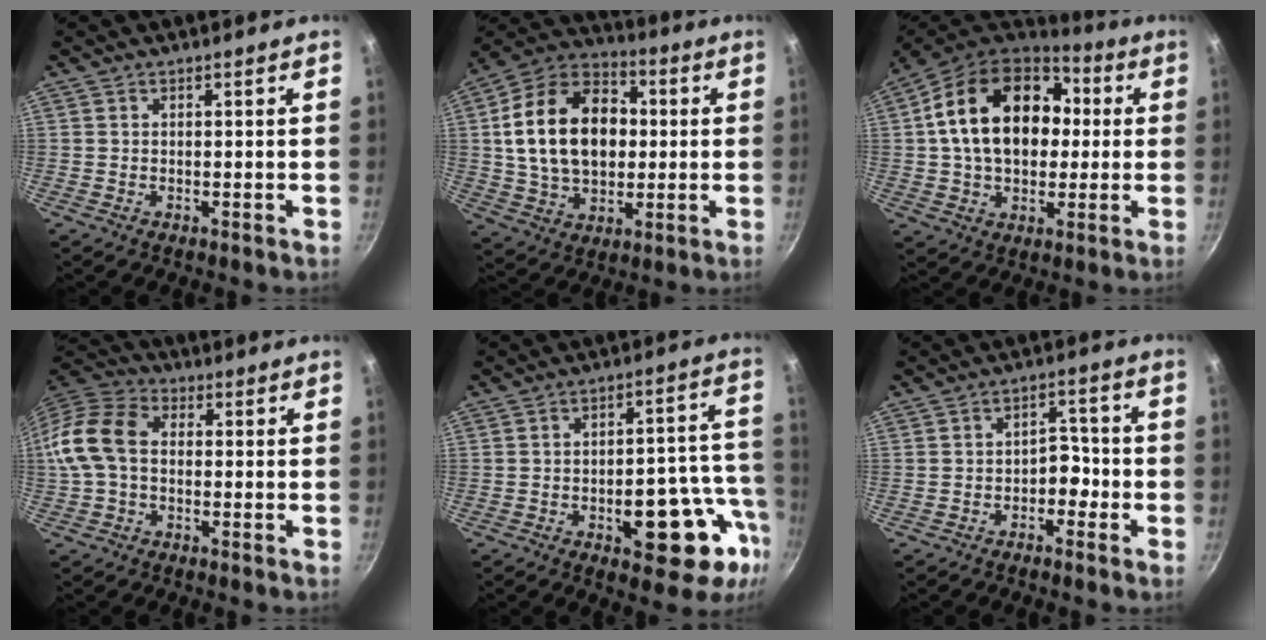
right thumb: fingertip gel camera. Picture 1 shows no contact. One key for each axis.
{"total": 21.4, "fx": 1.8, "fy": 15.0, "fz": 15.1, "tx": -0.235, "ty": 0.025, "tz": 0.026}
{"total": 21.8, "fx": 3.2, "fy": 15.3, "fz": 15.1, "tx": -0.230, "ty": 0.030, "tz": 0.047}
{"total": 12.0, "fx": 0.0, "fy": 8.4, "fz": 8.6, "tx": -0.153, "ty": 0.033, "tz": -0.019}
{"total": 17.1, "fx": -6.3, "fy": 8.0, "fz": 13.7, "tx": -0.123, "ty": 0.042, "tz": -0.079}
{"total": 4.3, "fx": -2.0, "fy": 2.8, "fz": 2.6, "tx": -0.001, "ty": 0.032, "tz": -0.033}